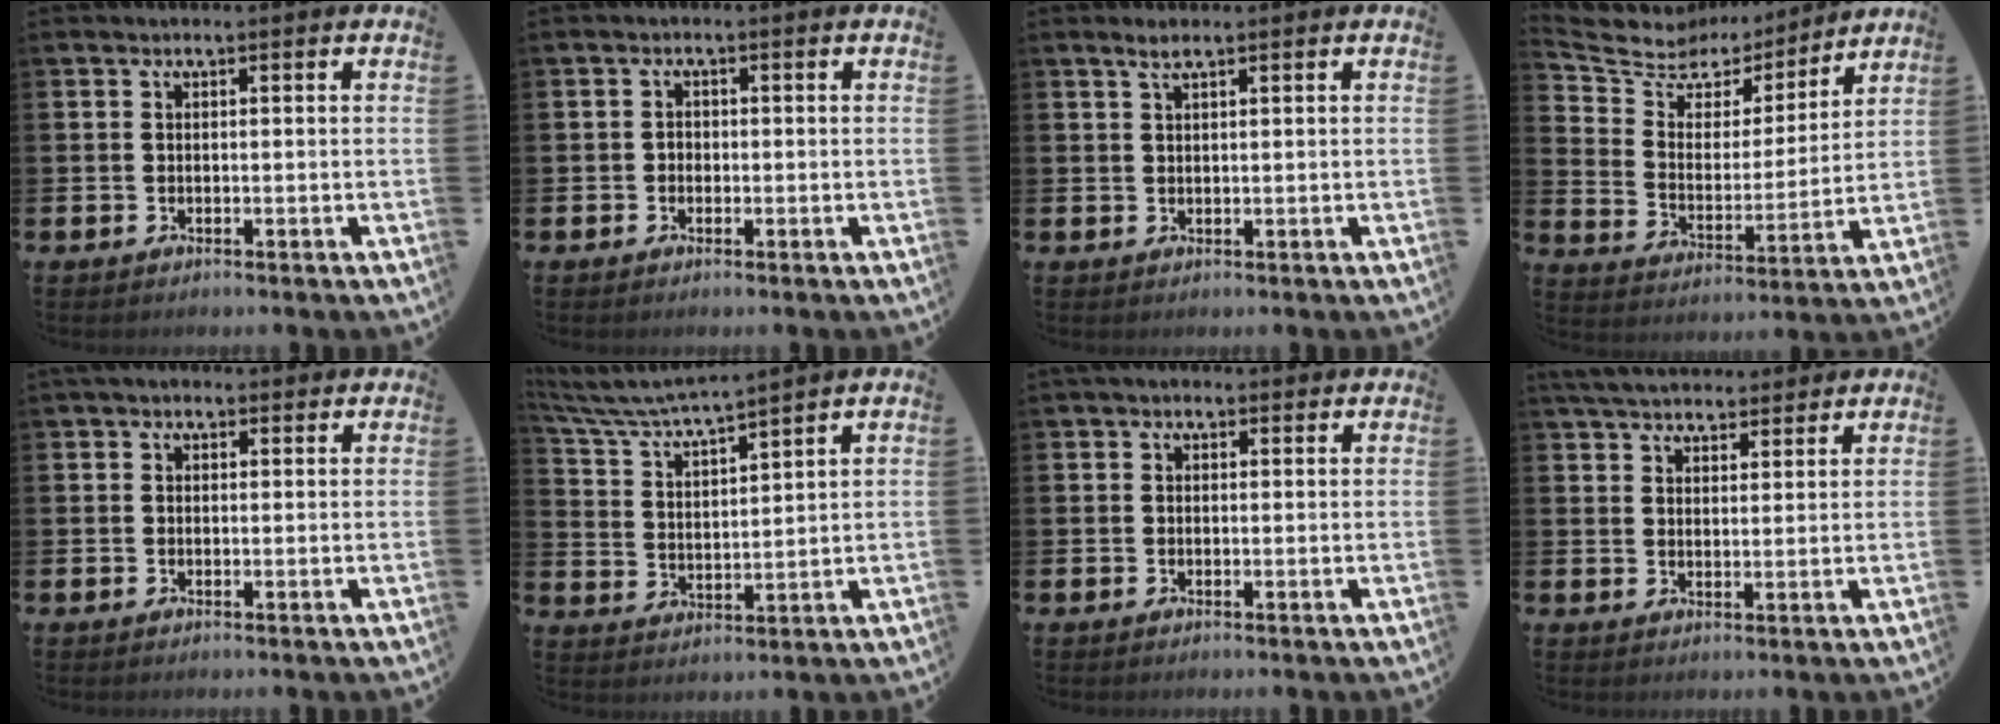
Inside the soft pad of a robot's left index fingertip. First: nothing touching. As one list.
[{"total": 1.2, "force": [-0.4, 1.0, 0.3], "torque": [0.001, 0.003, -0.013]}, {"total": 1.8, "force": [1.3, 0.3, 1.1], "torque": [-0.015, 0.001, 0.020]}, {"total": 6.8, "force": [6.0, 3.2, 0.5], "torque": [-0.053, -0.049, 0.102]}, {"total": 1.8, "force": [1.3, 1.2, 0.6], "torque": [0.007, 0.000, 0.019]}, {"total": 5.6, "force": [5.4, 0.0, 1.4], "torque": [-0.053, -0.041, 0.090]}, {"total": 1.6, "force": [1.0, 1.0, 0.6], "torque": [0.009, 0.002, 0.014]}, {"total": 5.0, "force": [4.8, 1.3, 0.7], "torque": [-0.031, -0.018, 0.088]}]